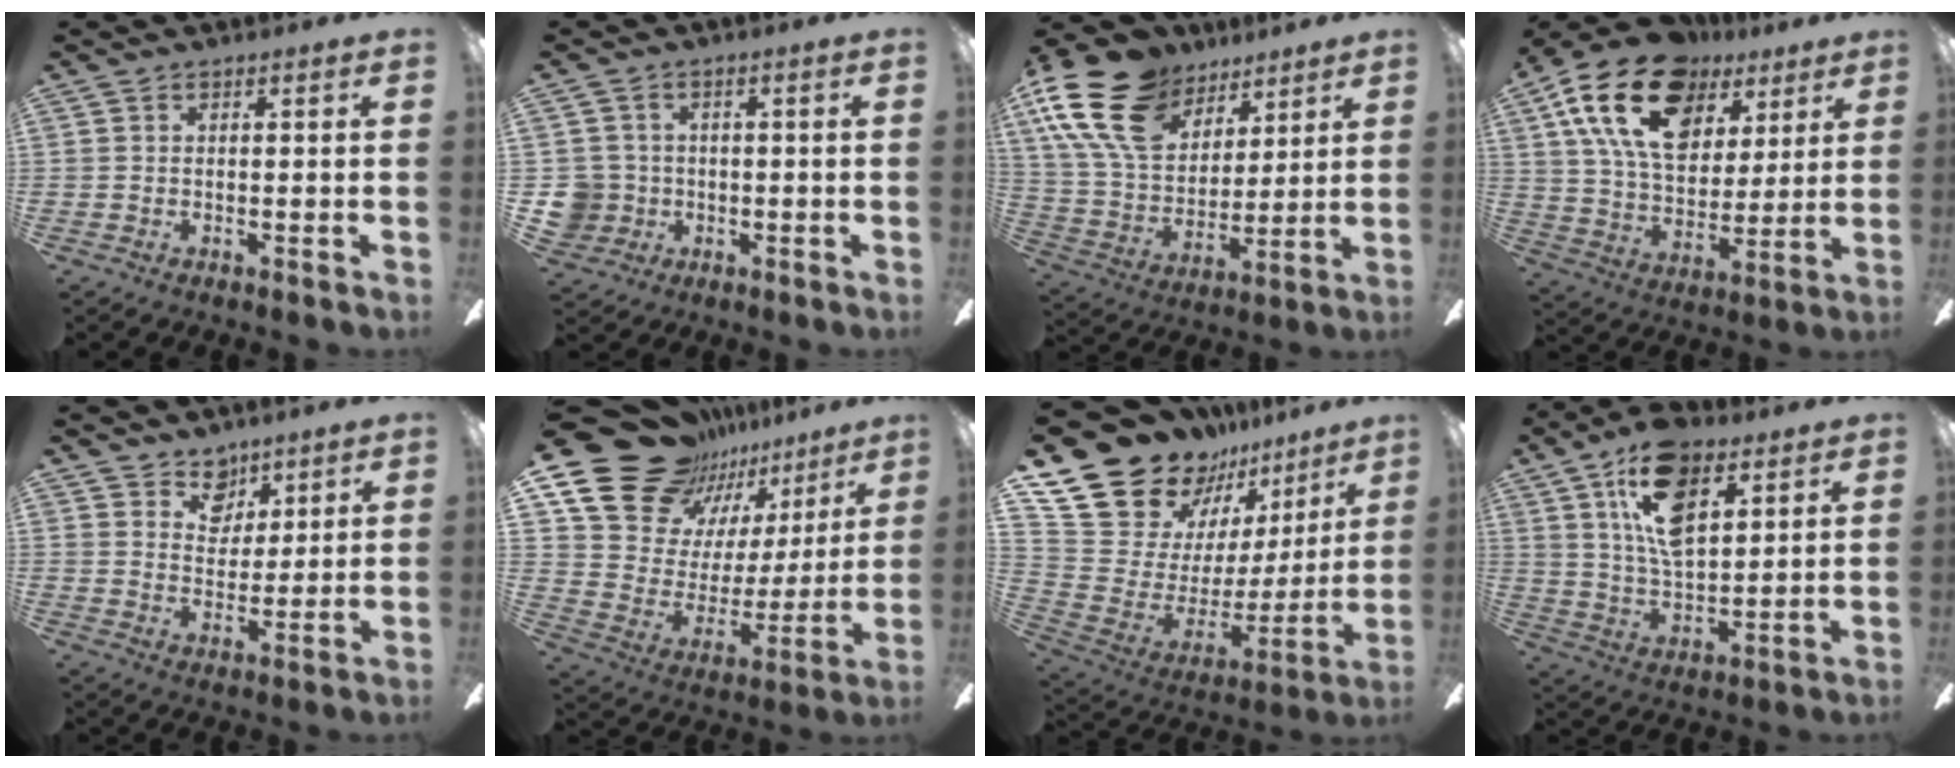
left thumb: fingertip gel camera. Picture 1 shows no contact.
{"total": 6.2, "force": [-0.4, 6.1, 1.3], "torque": [-0.049, 0.010, -0.004]}
{"total": 21.7, "force": [12.4, 13.3, 11.7], "torque": [-0.252, -0.051, 0.230]}
{"total": 23.0, "force": [11.1, 14.7, 13.7], "torque": [-0.240, -0.035, 0.199]}
{"total": 7.3, "force": [5.2, 4.9, 1.1], "torque": [-0.018, -0.029, 0.097]}
{"total": 21.9, "force": [16.5, 12.6, 6.7], "torque": [-0.122, -0.119, 0.319]}
{"total": 21.4, "force": [16.6, 11.9, 6.6], "torque": [-0.128, -0.127, 0.324]}
{"total": 15.8, "force": [8.1, 8.6, 10.5], "torque": [-0.184, -0.008, 0.149]}